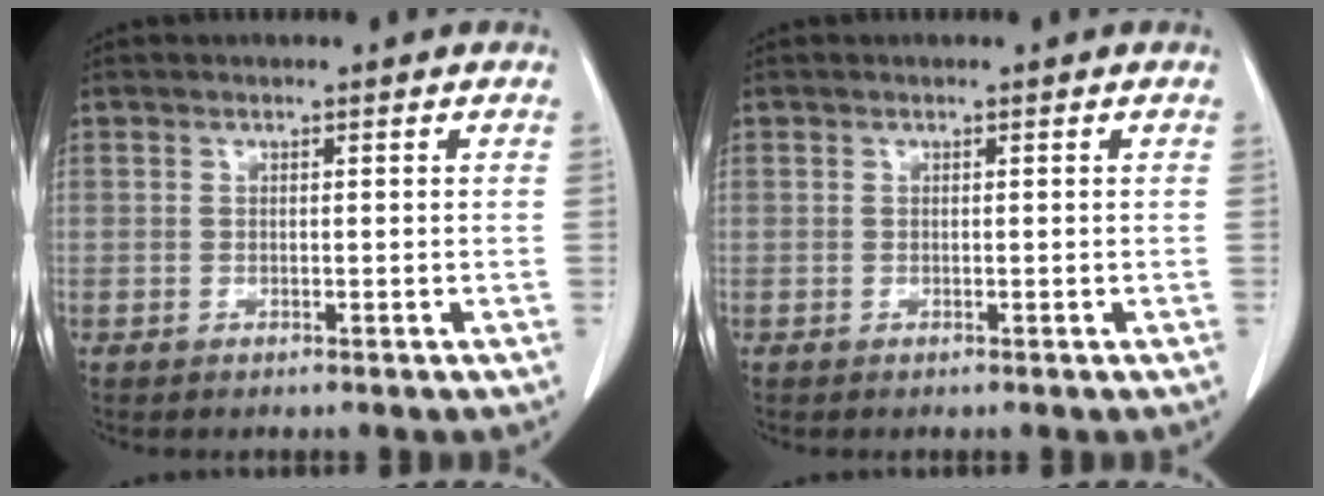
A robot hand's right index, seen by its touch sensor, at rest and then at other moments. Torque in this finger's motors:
{"motor_torque": [0.00, 0.00, 0.00, 0.00]}